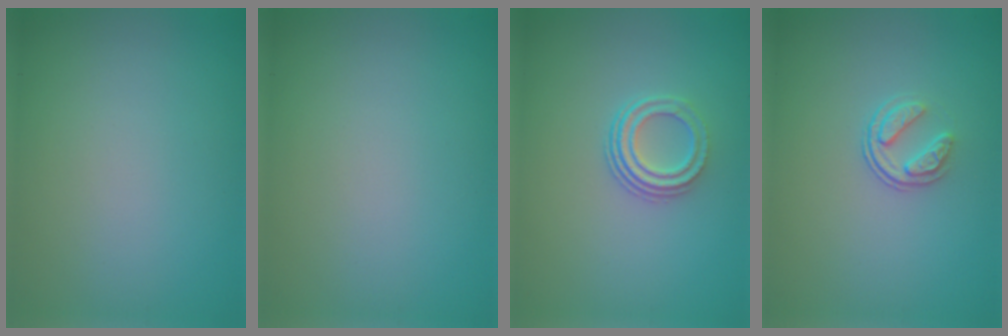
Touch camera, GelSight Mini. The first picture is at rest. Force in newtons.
{"total": 0.0}
{"total": 3.0, "press": 2.2, "slide": 2.0}
{"total": 1.9, "press": 1.3, "slide": 1.4}